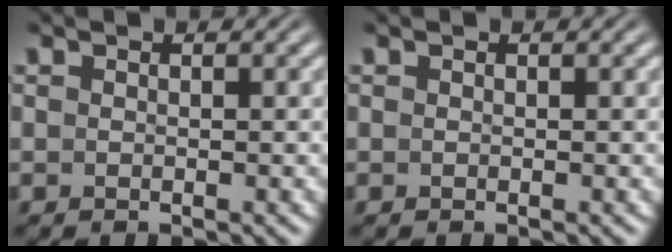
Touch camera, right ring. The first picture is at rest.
{"total": 0.0}